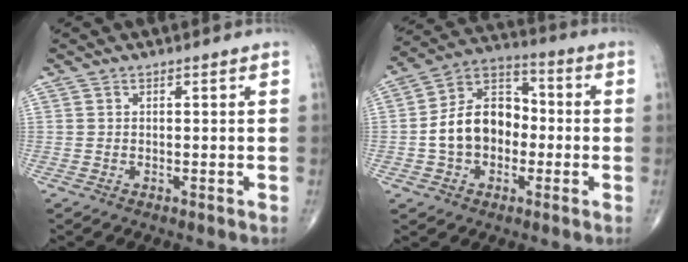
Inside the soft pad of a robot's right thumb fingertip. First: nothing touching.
{"total": 13.6, "force": [-1.7, 9.9, 9.1], "torque": [-0.130, 0.042, -0.039]}